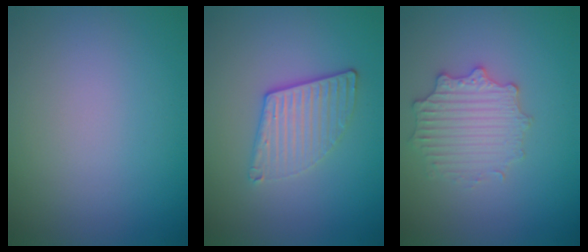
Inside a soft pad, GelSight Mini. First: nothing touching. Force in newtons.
{"total": 3.6, "press": 2.9, "slide": 2.1}
{"total": 2.9, "press": 2.9, "slide": 0.6}